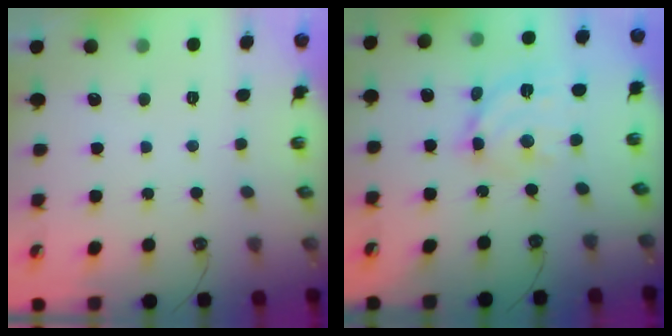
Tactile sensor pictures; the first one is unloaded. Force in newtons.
{"total": 12.7, "press": 12.6, "slide": 1.1}